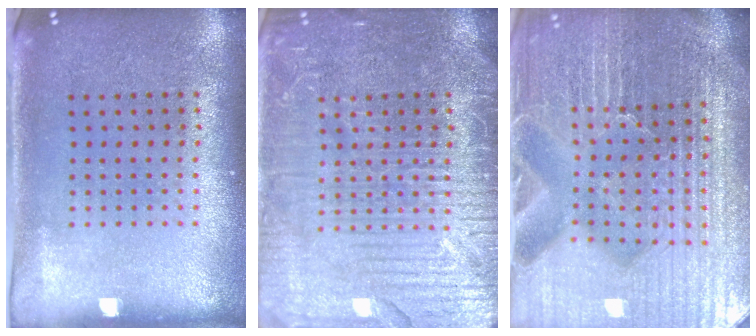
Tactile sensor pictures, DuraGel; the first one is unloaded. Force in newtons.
{"total": 4.5, "press": 4.5, "slide": 0.6}
{"total": 6.4, "press": 5.7, "slide": 2.9}